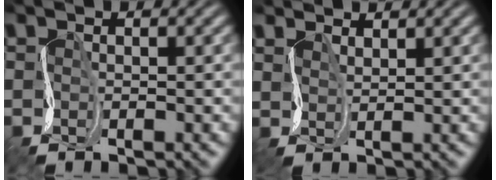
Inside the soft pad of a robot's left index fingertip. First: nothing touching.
{"total": 2.3, "force": [2.3, 0.2, -0.1], "torque": [-0.005, 0.004, 0.049]}